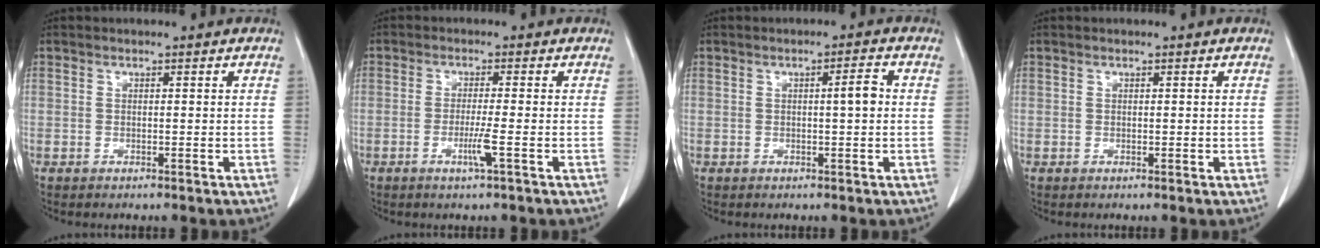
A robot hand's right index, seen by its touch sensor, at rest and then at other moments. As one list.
[{"total": 3.1, "force": [-1.2, -0.5, 2.8], "torque": [-0.058, -0.007, -0.026]}, {"total": 2.6, "force": [0.1, 0.2, 2.6], "torque": [-0.040, 0.003, 0.001]}, {"total": 0.0}]